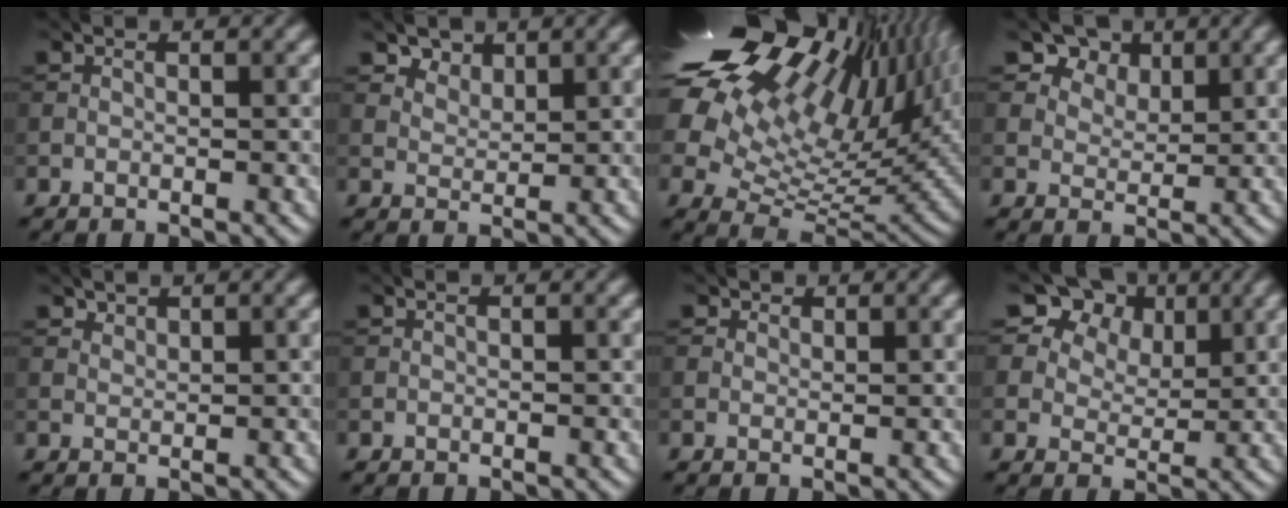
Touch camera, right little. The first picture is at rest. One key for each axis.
{"total": 2.9, "fx": 2.2, "fy": 1.7, "fz": 0.8, "tx": -0.026, "ty": -0.024, "tz": 0.054}
{"total": 21.9, "fx": 10.4, "fy": 11.5, "fz": 15.5, "tx": -0.288, "ty": 0.044, "tz": 0.178}
{"total": 6.2, "fx": 4.1, "fy": 3.8, "fz": 2.5, "tx": -0.062, "ty": -0.011, "tz": 0.070}
{"total": 1.1, "fx": 1.0, "fy": 0.4, "fz": 0.1, "tx": -0.004, "ty": -0.002, "tz": 0.021}
{"total": 0.0}
{"total": 1.4, "fx": 1.0, "fy": 0.9, "fz": 0.3, "tx": -0.007, "ty": -0.004, "tz": 0.010}
{"total": 12.7, "fx": 7.9, "fy": 8.3, "fz": 5.5, "tx": -0.116, "ty": 0.025, "tz": 0.134}